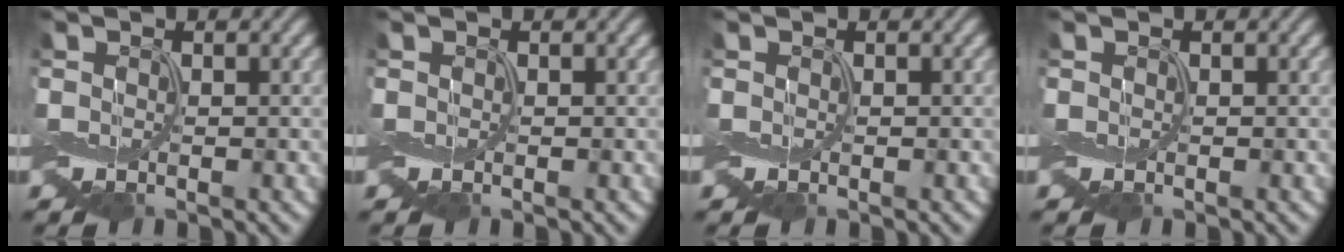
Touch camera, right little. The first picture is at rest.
{"total": 0.0}
{"total": 0.0}
{"total": 0.0}